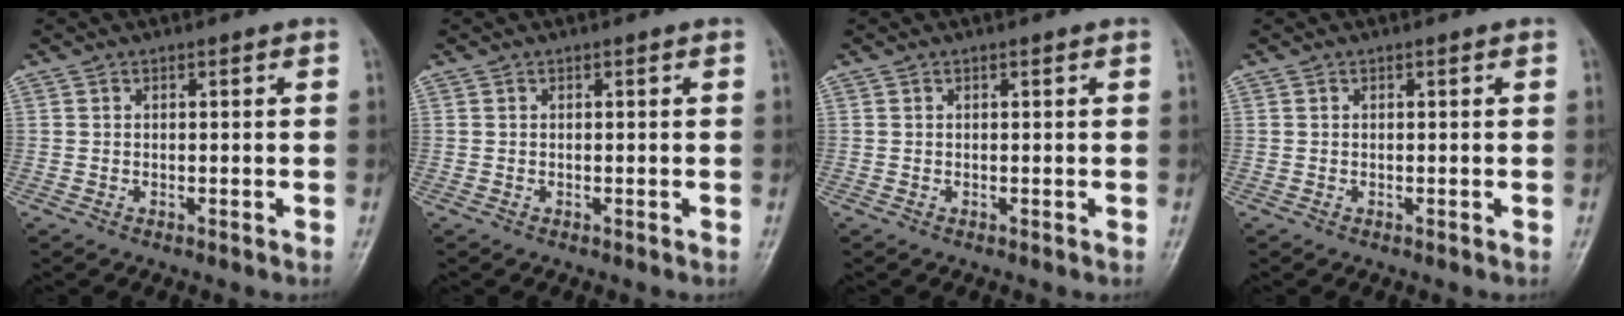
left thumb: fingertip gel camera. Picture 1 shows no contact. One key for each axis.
{"total": 0.0}
{"total": 0.0}
{"total": 0.0}